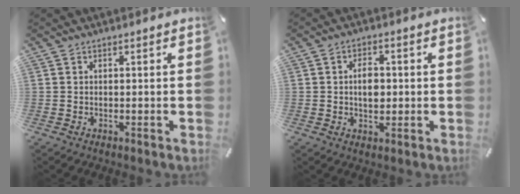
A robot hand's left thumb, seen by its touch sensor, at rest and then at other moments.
{"total": 5.1, "force": [0.1, 3.4, 3.8], "torque": [-0.052, -0.002, -0.003]}